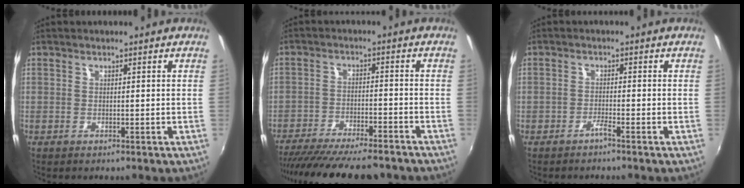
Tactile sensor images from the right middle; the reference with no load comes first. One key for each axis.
{"total": 18.8, "fx": -16.1, "fy": 3.8, "fz": 8.7, "tx": -0.171, "ty": -0.033, "tz": -0.241}
{"total": 1.2, "fx": -1.1, "fy": 0.0, "fz": 0.4, "tx": -0.011, "ty": -0.001, "tz": -0.024}